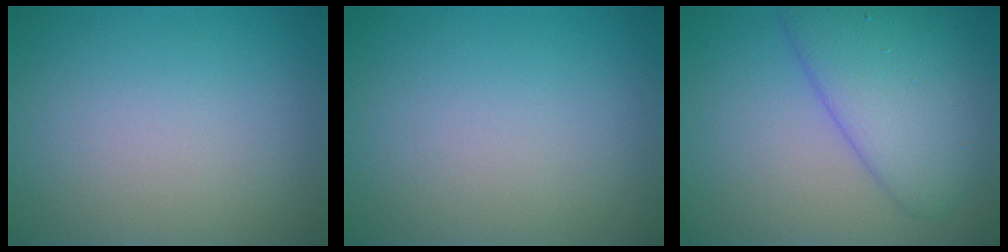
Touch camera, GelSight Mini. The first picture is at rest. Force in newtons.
{"total": 0.0}
{"total": 6.1, "press": 6.1, "slide": 0.4}